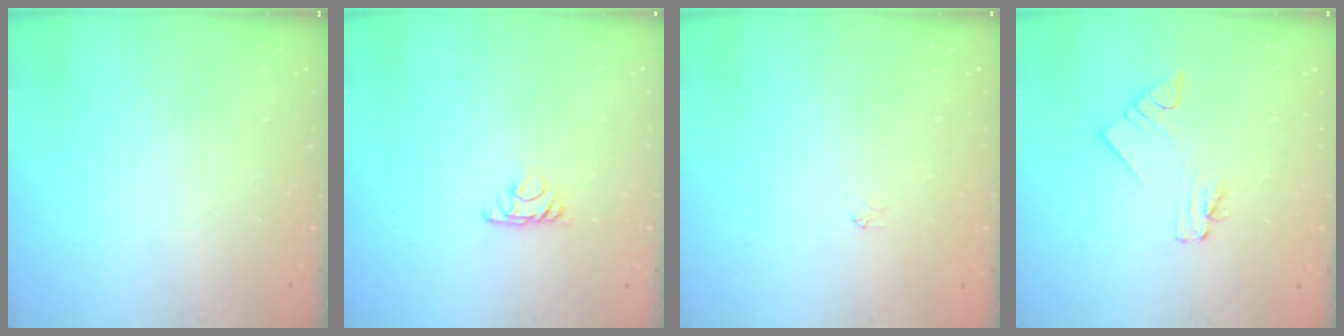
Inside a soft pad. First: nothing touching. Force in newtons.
{"total": 4.3, "press": 4.3, "slide": 0.7}
{"total": 2.2, "press": 2.2, "slide": 0.3}
{"total": 1.9, "press": 1.9, "slide": 0.1}